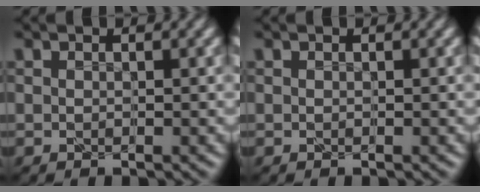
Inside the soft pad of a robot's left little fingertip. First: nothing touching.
{"total": 0.0}